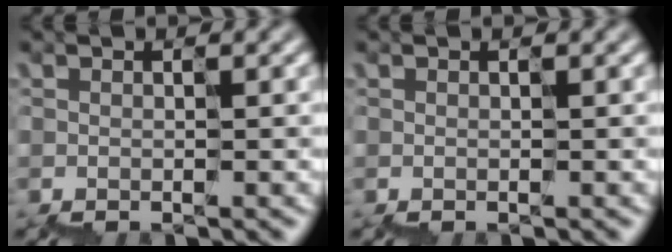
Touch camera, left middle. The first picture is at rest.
{"total": 0.0}